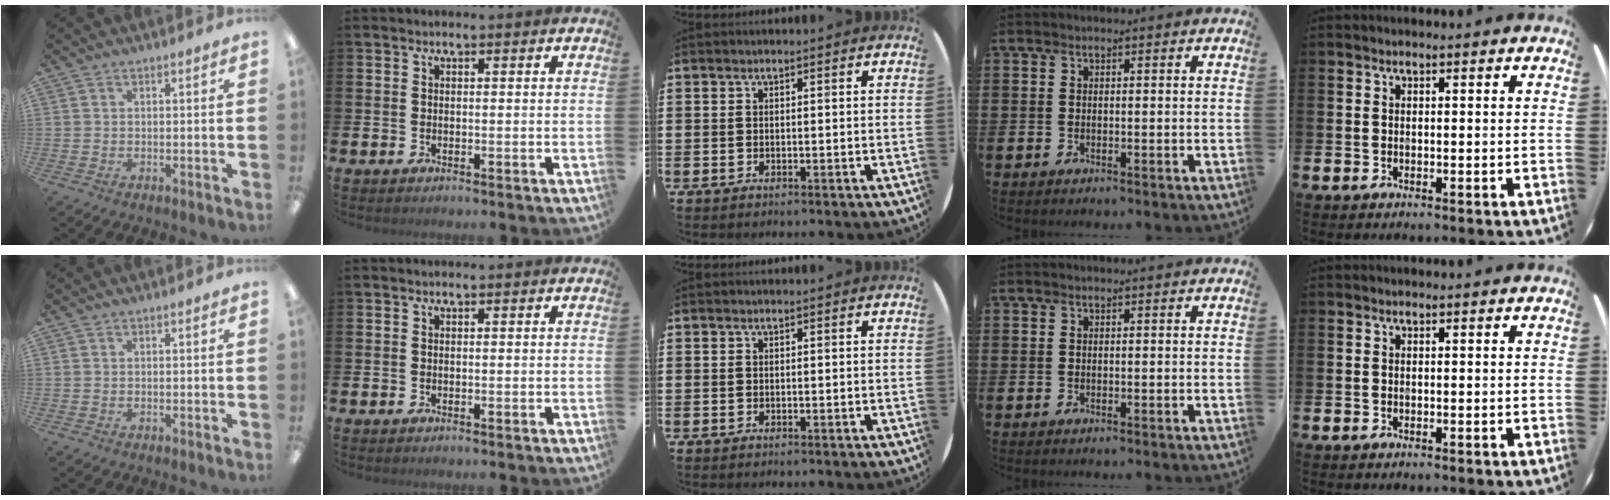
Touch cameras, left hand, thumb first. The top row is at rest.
{}